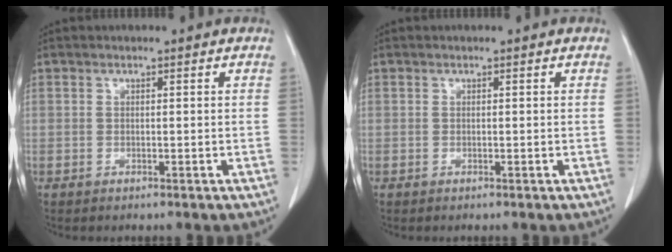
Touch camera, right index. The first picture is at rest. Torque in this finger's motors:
{"motor_torque": [0.00, 0.00, 0.00, 0.00]}